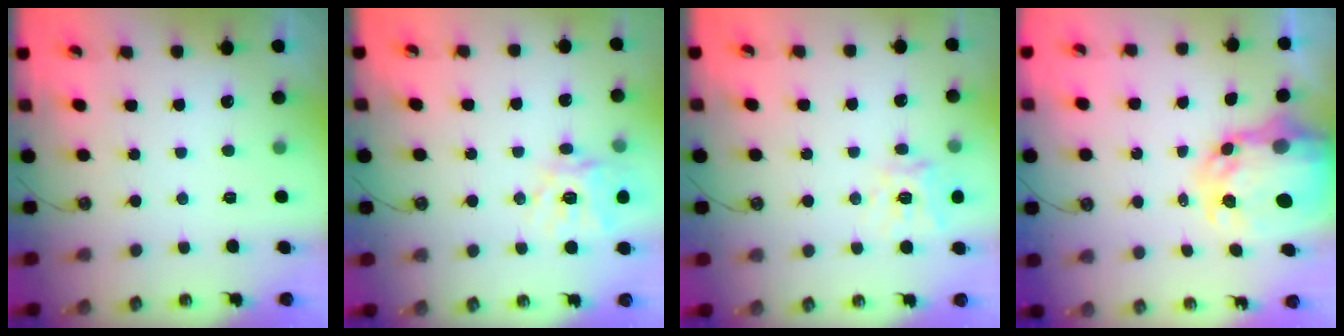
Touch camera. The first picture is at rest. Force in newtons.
{"total": 16.0, "press": 15.9, "slide": 2.0}
{"total": 12.6, "press": 12.5, "slide": 1.6}
{"total": 9.7, "press": 9.6, "slide": 0.9}